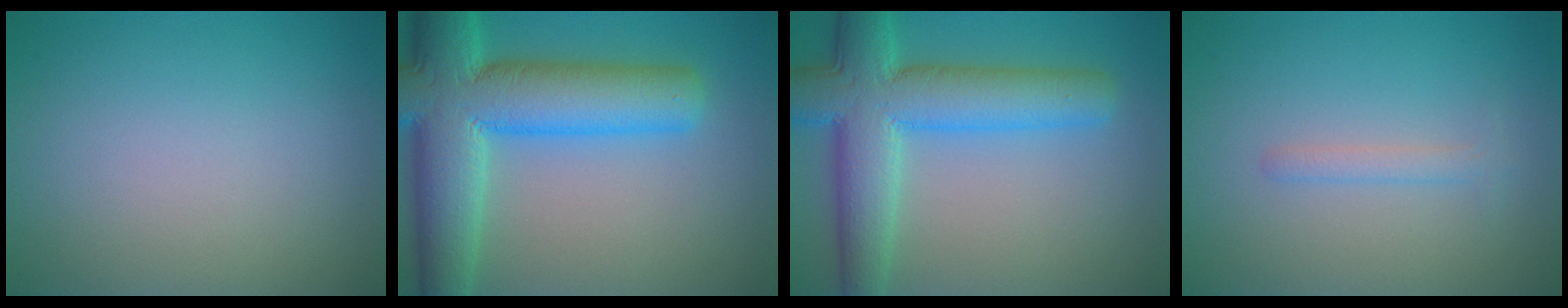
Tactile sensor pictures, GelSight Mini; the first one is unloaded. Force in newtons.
{"total": 11.8, "press": 11.8, "slide": 0.4}
{"total": 8.8, "press": 8.8, "slide": 0.3}
{"total": 1.2, "press": 1.2, "slide": 0.1}